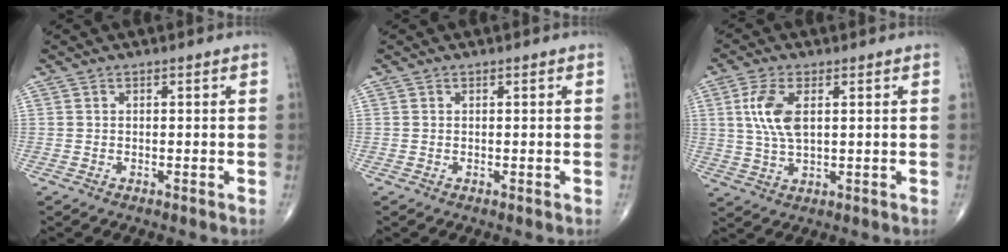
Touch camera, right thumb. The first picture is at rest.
{"total": 0.0}
{"total": 7.8, "force": [1.9, 3.7, 6.6], "torque": [-0.142, -0.005, 0.038]}